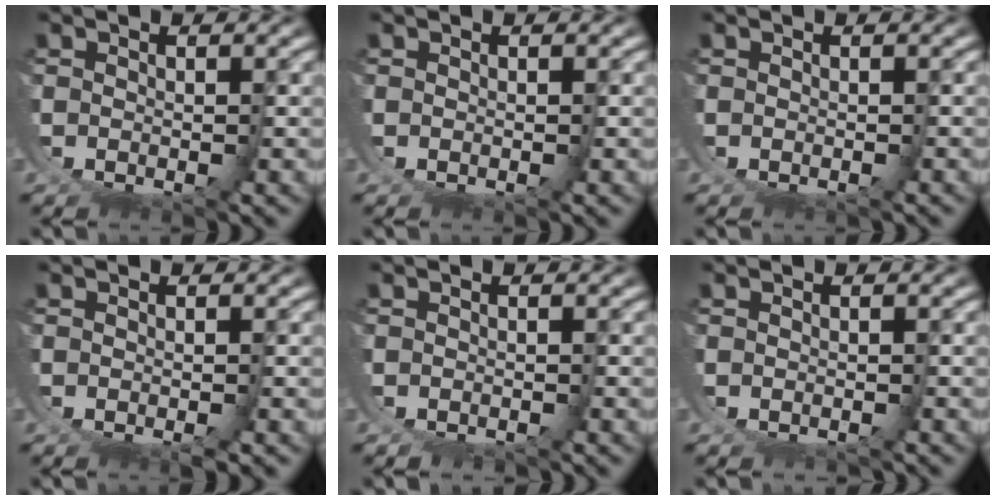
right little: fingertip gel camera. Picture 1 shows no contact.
{"total": 0.0}
{"total": 0.5, "force": [-0.3, 0.4, 0.2], "torque": [-0.006, -0.004, -0.002]}
{"total": 1.0, "force": [-0.4, 0.3, 0.9], "torque": [-0.016, -0.002, -0.004]}
{"total": 1.6, "force": [-1.6, -0.1, 0.1], "torque": [0.007, -0.005, -0.023]}
{"total": 1.0, "force": [-0.7, -0.6, -0.5], "torque": [0.014, 0.003, -0.013]}